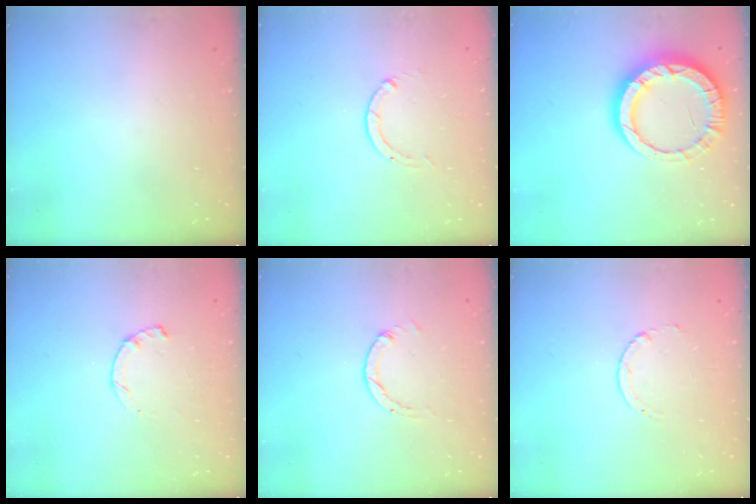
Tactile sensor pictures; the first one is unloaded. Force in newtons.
{"total": 0.0}
{"total": 15.1, "press": 15.1, "slide": 1.4}
{"total": 2.3, "press": 2.3, "slide": 0.4}
{"total": 1.3, "press": 1.2, "slide": 0.2}
{"total": 1.7, "press": 1.7, "slide": 0.2}